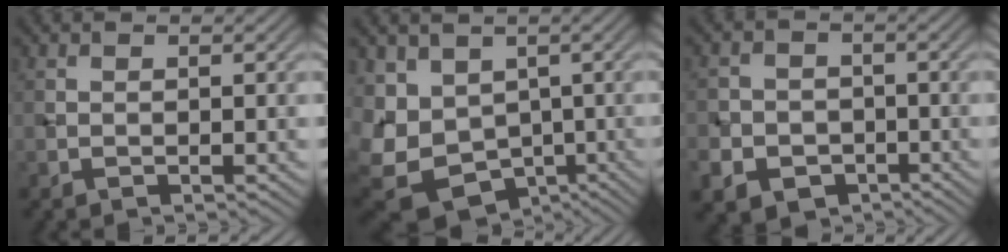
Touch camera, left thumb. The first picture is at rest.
{"total": 11.4, "force": [-2.4, 9.2, 6.3], "torque": [-0.171, -0.027, -0.008]}
{"total": 7.4, "force": [-3.5, 6.3, 1.7], "torque": [-0.050, -0.022, -0.076]}